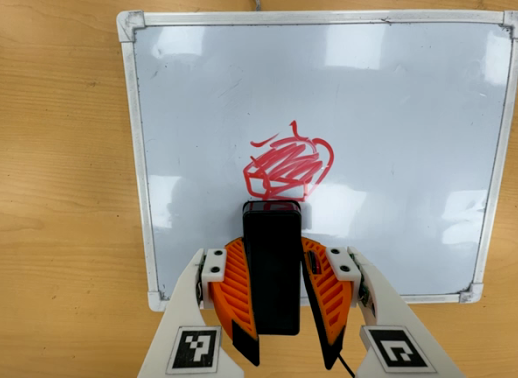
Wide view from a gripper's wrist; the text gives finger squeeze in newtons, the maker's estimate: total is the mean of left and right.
{"total": 9.7, "left": 8.2, "right": 11.2}